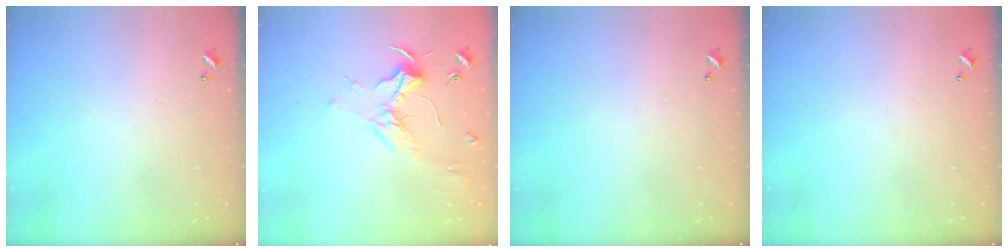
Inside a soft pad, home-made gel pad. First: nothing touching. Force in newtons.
{"total": 1.8, "press": 1.6, "slide": 0.7}
{"total": 0.0}
{"total": 0.0}